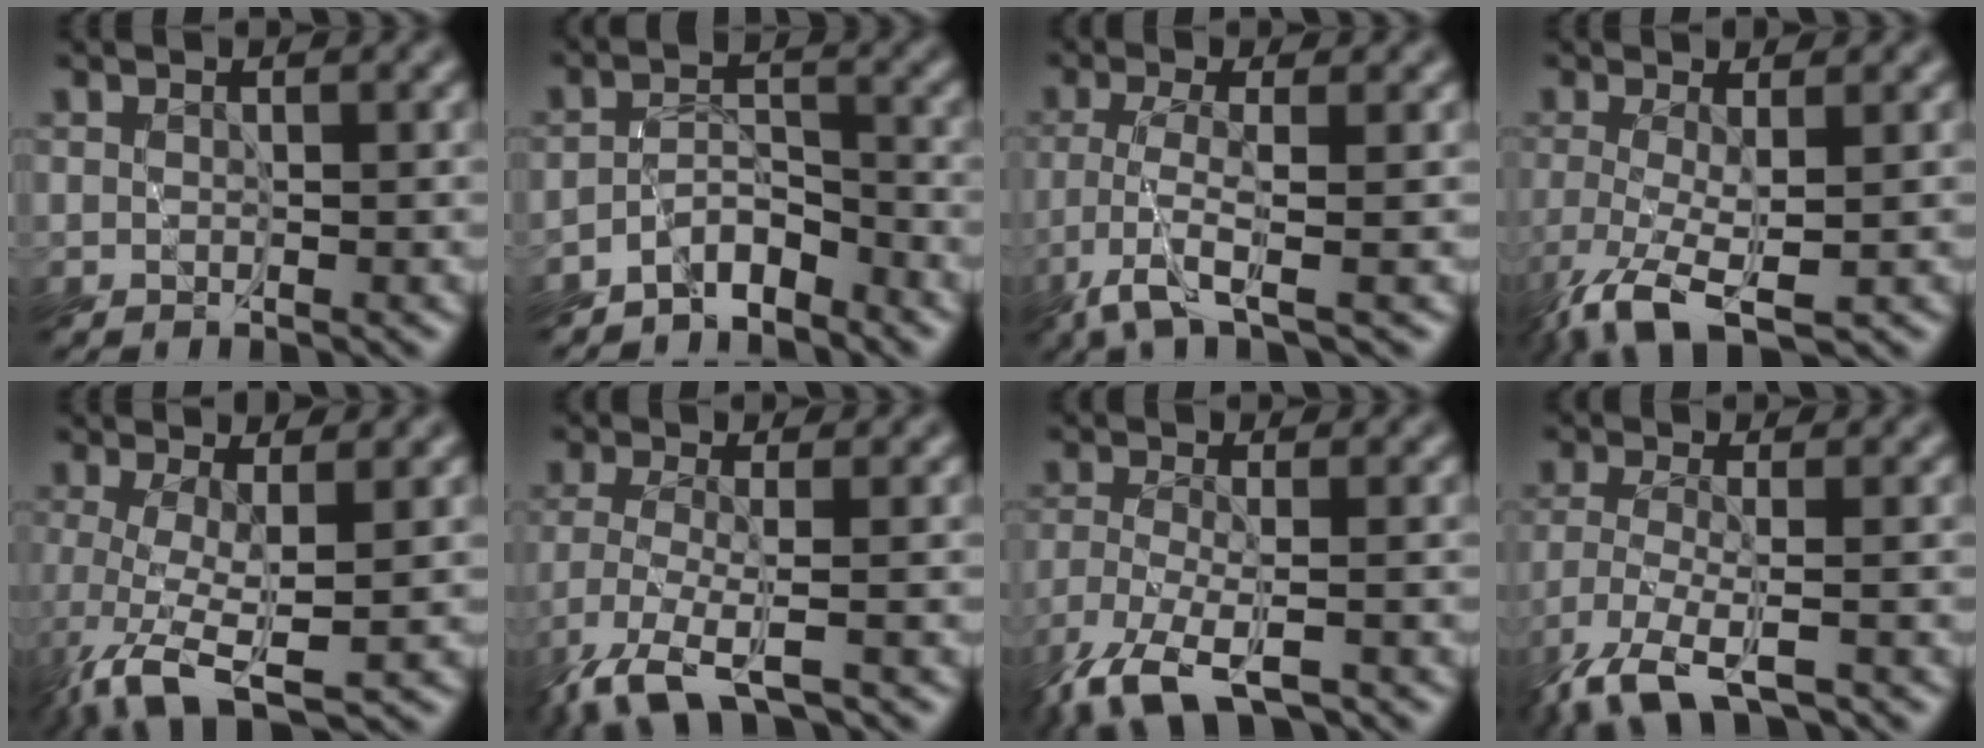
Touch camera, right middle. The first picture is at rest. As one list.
[{"total": 3.9, "force": [-3.5, 1.2, 1.1], "torque": [-0.012, 0.001, -0.073]}, {"total": 3.2, "force": [-1.9, -0.2, 2.5], "torque": [-0.053, -0.005, -0.048]}, {"total": 4.4, "force": [-2.4, 0.6, 3.6], "torque": [-0.075, -0.013, -0.049]}, {"total": 4.8, "force": [-1.8, 0.9, 4.4], "torque": [-0.090, -0.013, -0.038]}, {"total": 5.4, "force": [-4.1, 0.8, 3.4], "torque": [-0.075, -0.010, -0.090]}, {"total": 6.9, "force": [-5.4, 1.6, 4.0], "torque": [-0.086, -0.016, -0.107]}, {"total": 6.2, "force": [-4.8, 1.1, 3.7], "torque": [-0.080, -0.009, -0.101]}]